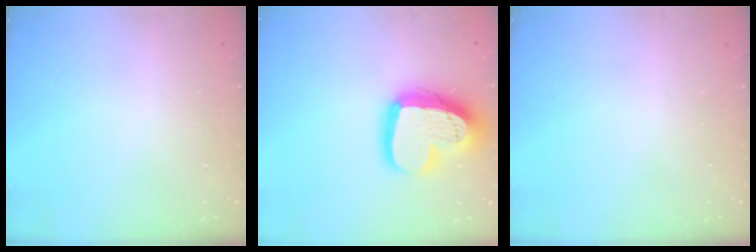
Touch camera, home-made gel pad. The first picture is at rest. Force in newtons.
{"total": 19.3, "press": 19.2, "slide": 1.7}
{"total": 0.0}